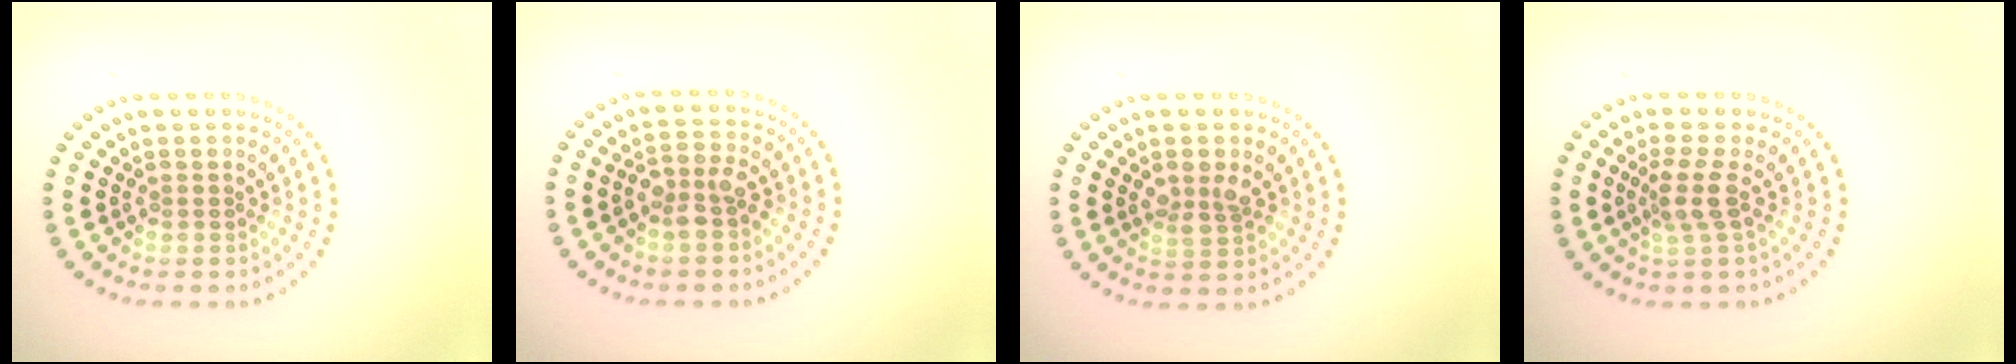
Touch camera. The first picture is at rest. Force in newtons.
{"total": 2.8, "press": 2.6, "slide": 1.1}
{"total": 2.4, "press": 2.4, "slide": 0.5}
{"total": 2.4, "press": 1.8, "slide": 1.6}